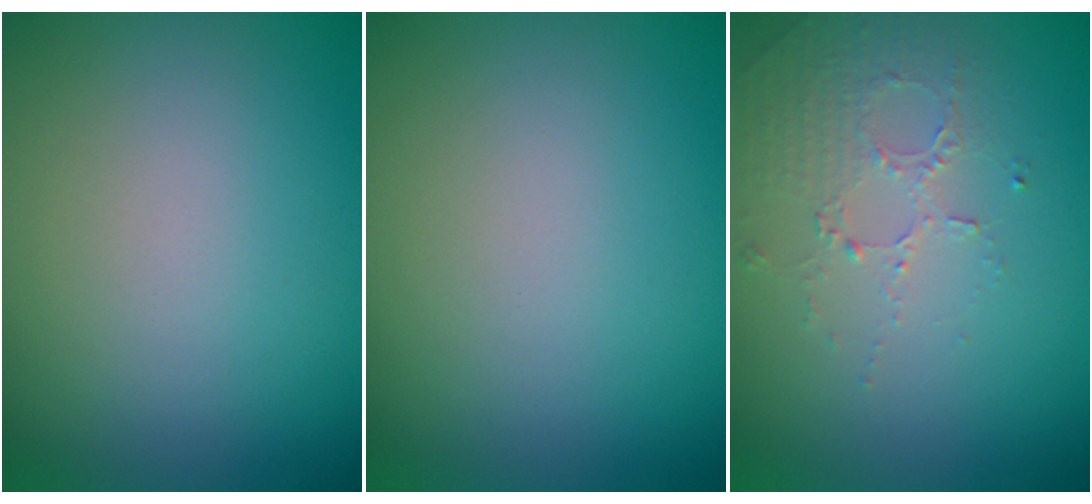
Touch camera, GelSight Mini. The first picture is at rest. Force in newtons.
{"total": 0.0}
{"total": 1.7, "press": 1.2, "slide": 1.2}